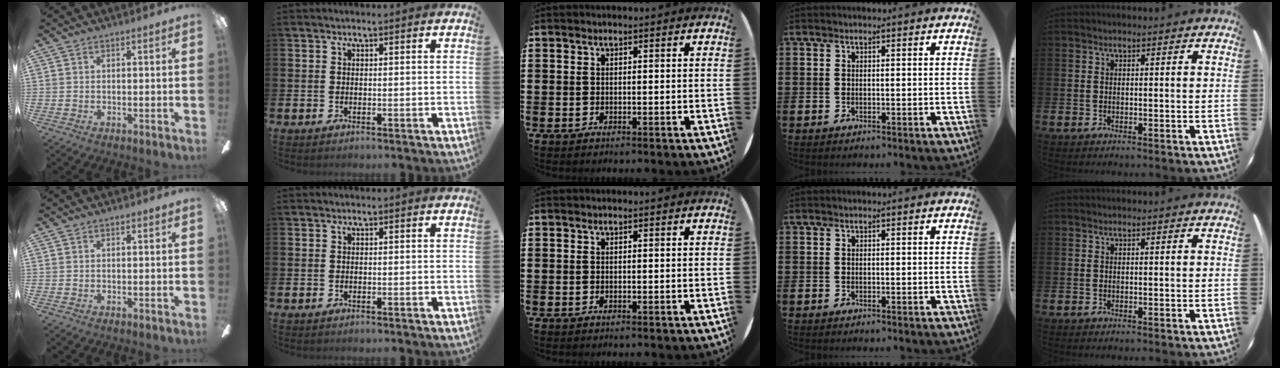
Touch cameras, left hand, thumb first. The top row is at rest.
{}